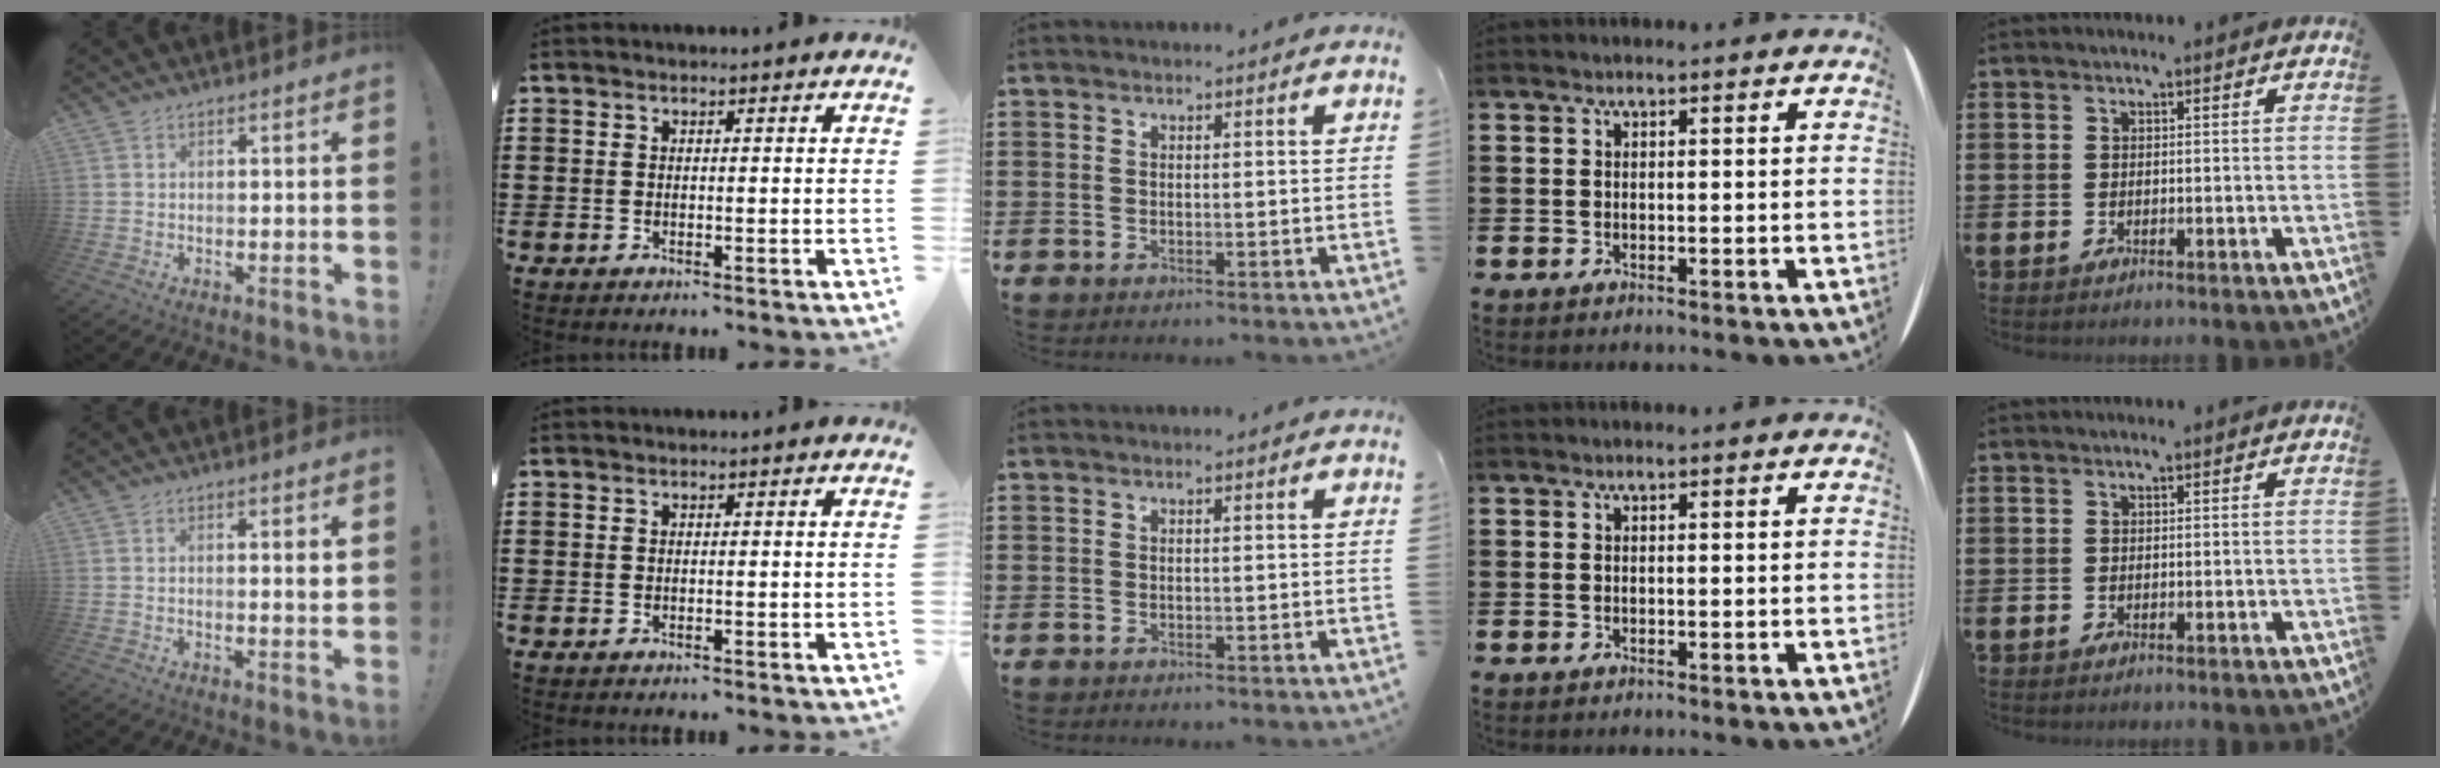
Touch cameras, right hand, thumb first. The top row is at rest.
{"thumb": {"total": 2.3, "force": [0.9, 0.0, 2.1], "torque": [-0.025, -0.007, 0.011]}}